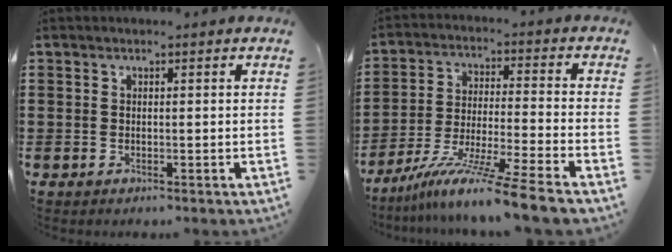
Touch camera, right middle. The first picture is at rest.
{"total": 11.3, "force": [-9.5, -1.3, 6.0], "torque": [-0.109, -0.002, -0.186]}